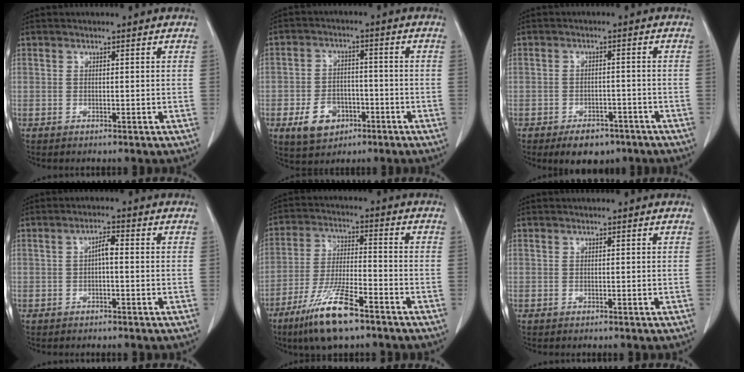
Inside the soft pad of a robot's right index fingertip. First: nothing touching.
{"total": 7.0, "force": [-3.1, 5.1, 3.7], "torque": [-0.074, 0.006, -0.042]}
{"total": 6.0, "force": [-4.3, 3.1, 2.8], "torque": [-0.039, 0.001, -0.059]}
{"total": 2.3, "force": [-0.1, 0.6, 2.2], "torque": [-0.039, 0.006, -0.004]}
{"total": 11.9, "force": [-7.7, 1.8, 8.9], "torque": [-0.181, -0.027, -0.138]}
{"total": 0.0}